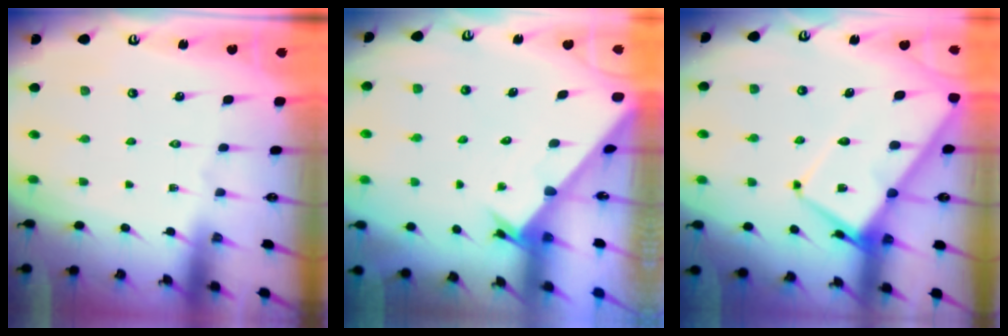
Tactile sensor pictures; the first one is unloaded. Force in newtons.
{"total": 2.4, "press": 2.4, "slide": 0.2}
{"total": 11.1, "press": 11.0, "slide": 1.2}